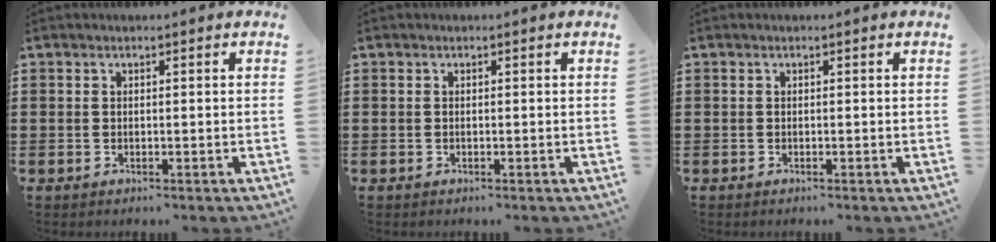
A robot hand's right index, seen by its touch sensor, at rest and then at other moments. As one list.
[{"total": 0.0}, {"total": 0.0}]